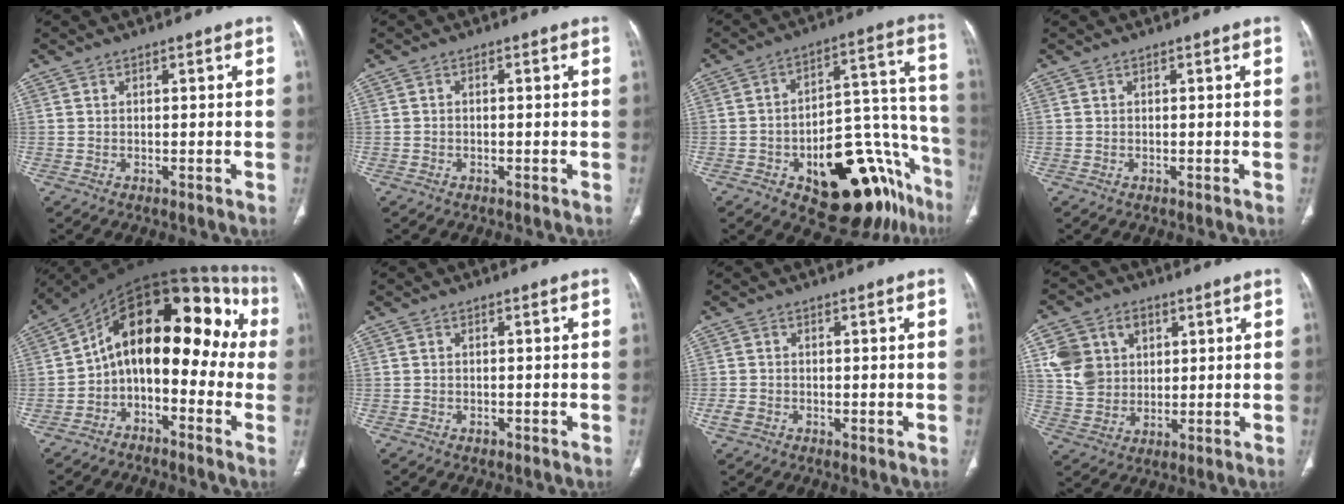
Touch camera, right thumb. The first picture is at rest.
{"total": 0.5, "force": [-0.2, 0.3, 0.4], "torque": [-0.005, 0.001, -0.008]}
{"total": 25.3, "force": [-13.2, 11.4, 18.3], "torque": [-0.147, 0.107, -0.177]}
{"total": 0.0}
{"total": 20.0, "force": [-0.7, 11.1, 16.7], "torque": [-0.195, 0.098, -0.024]}
{"total": 0.8, "force": [-0.5, 0.5, 0.3], "torque": [-0.006, 0.001, -0.007]}
{"total": 2.3, "force": [-0.7, 1.7, 1.5], "torque": [-0.027, 0.003, -0.014]}
{"total": 11.1, "force": [3.4, 9.2, 5.3], "torque": [-0.071, -0.003, 0.072]}